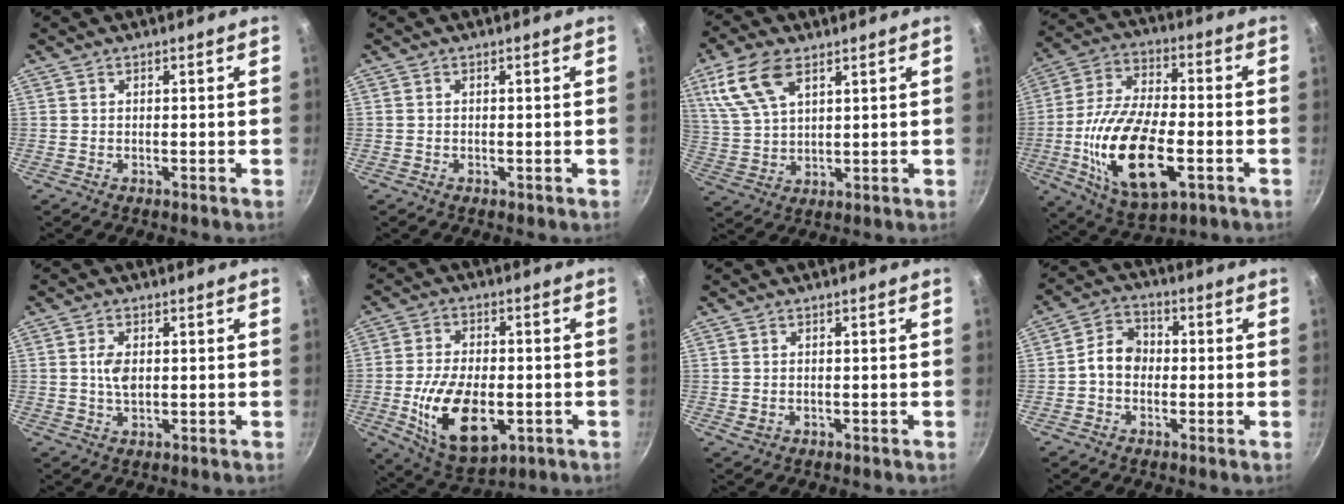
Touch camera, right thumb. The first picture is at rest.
{"total": 0.0}
{"total": 11.5, "force": [5.8, 5.8, 8.1], "torque": [-0.158, -0.009, 0.122]}
{"total": 21.1, "force": [-5.5, 10.1, 17.7], "torque": [-0.330, 0.016, -0.097]}
{"total": 4.0, "force": [0.5, 2.3, 3.2], "torque": [-0.053, -0.001, 0.008]}
{"total": 16.1, "force": [-3.9, 8.8, 12.9], "torque": [-0.217, 0.003, -0.055]}
{"total": 1.3, "force": [-0.1, 1.0, 0.9], "torque": [-0.013, -0.001, 0.001]}
{"total": 6.4, "force": [-0.6, 5.1, 3.7], "torque": [-0.036, 0.022, -0.026]}